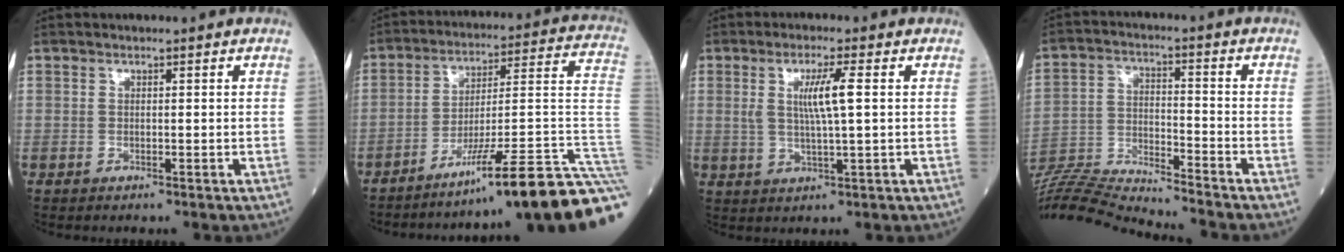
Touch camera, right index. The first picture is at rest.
{"total": 22.6, "force": [-15.5, -1.0, 16.4], "torque": [-0.129, 0.022, -0.241]}
{"total": 5.7, "force": [1.2, 0.0, 5.6], "torque": [-0.109, -0.001, 0.024]}
{"total": 16.2, "force": [-15.5, -1.5, 4.3], "torque": [-0.078, -0.002, -0.272]}